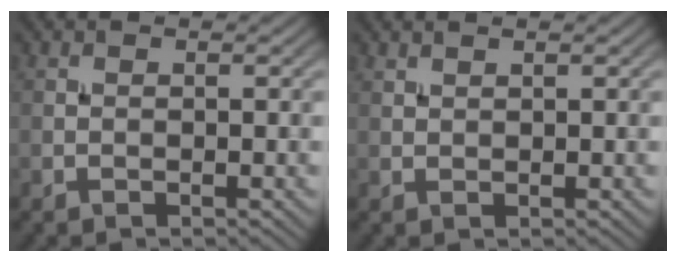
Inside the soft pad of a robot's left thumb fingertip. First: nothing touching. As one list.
[{"total": 0.8, "force": [0.8, 0.1, 0.3], "torque": [-0.009, 0.003, 0.018]}]